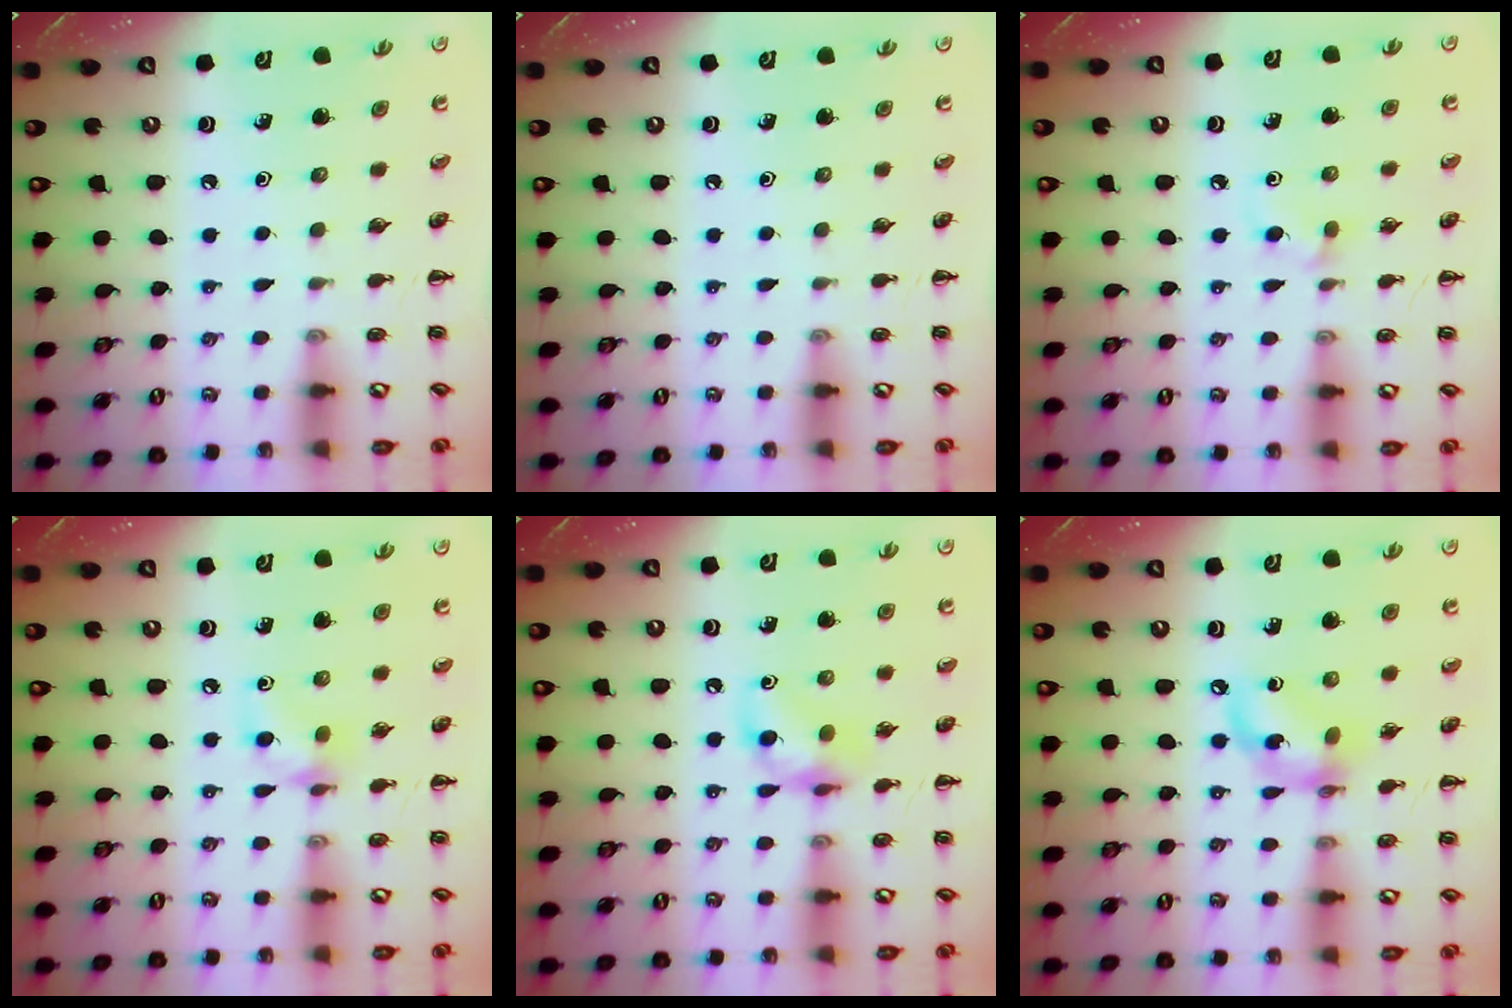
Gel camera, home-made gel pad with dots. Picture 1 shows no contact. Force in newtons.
{"total": 0.0}
{"total": 4.7, "press": 4.3, "slide": 1.8}
{"total": 6.1, "press": 6.1, "slide": 0.5}
{"total": 9.3, "press": 9.3, "slide": 0.7}
{"total": 10.4, "press": 10.2, "slide": 1.8}